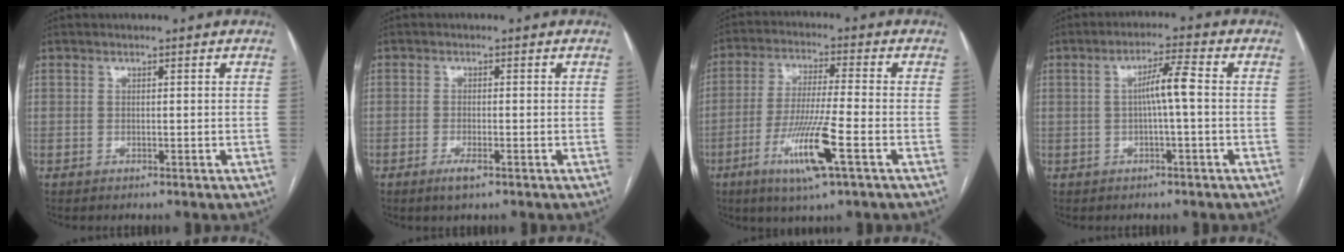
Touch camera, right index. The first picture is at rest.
{"total": 2.4, "force": [-1.4, 0.4, 1.9], "torque": [-0.036, -0.003, -0.024]}
{"total": 11.2, "force": [-4.7, 0.0, 10.2], "torque": [-0.201, -0.018, -0.088]}
{"total": 4.7, "force": [-0.1, 0.0, 4.7], "torque": [-0.081, 0.013, 0.000]}